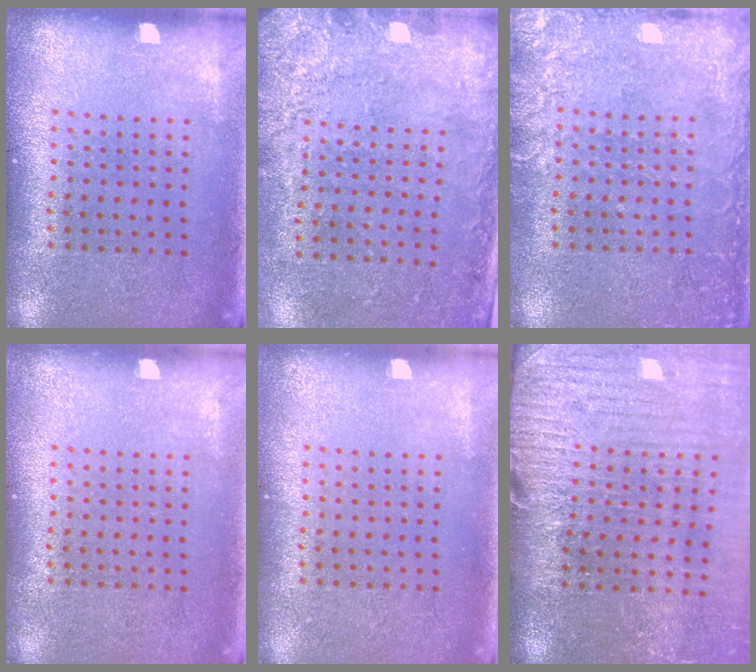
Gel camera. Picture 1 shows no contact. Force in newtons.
{"total": 2.7, "press": 2.2, "slide": 1.5}
{"total": 3.5, "press": 3.5, "slide": 0.5}
{"total": 0.0}
{"total": 0.0}
{"total": 3.9, "press": 3.4, "slide": 1.9}